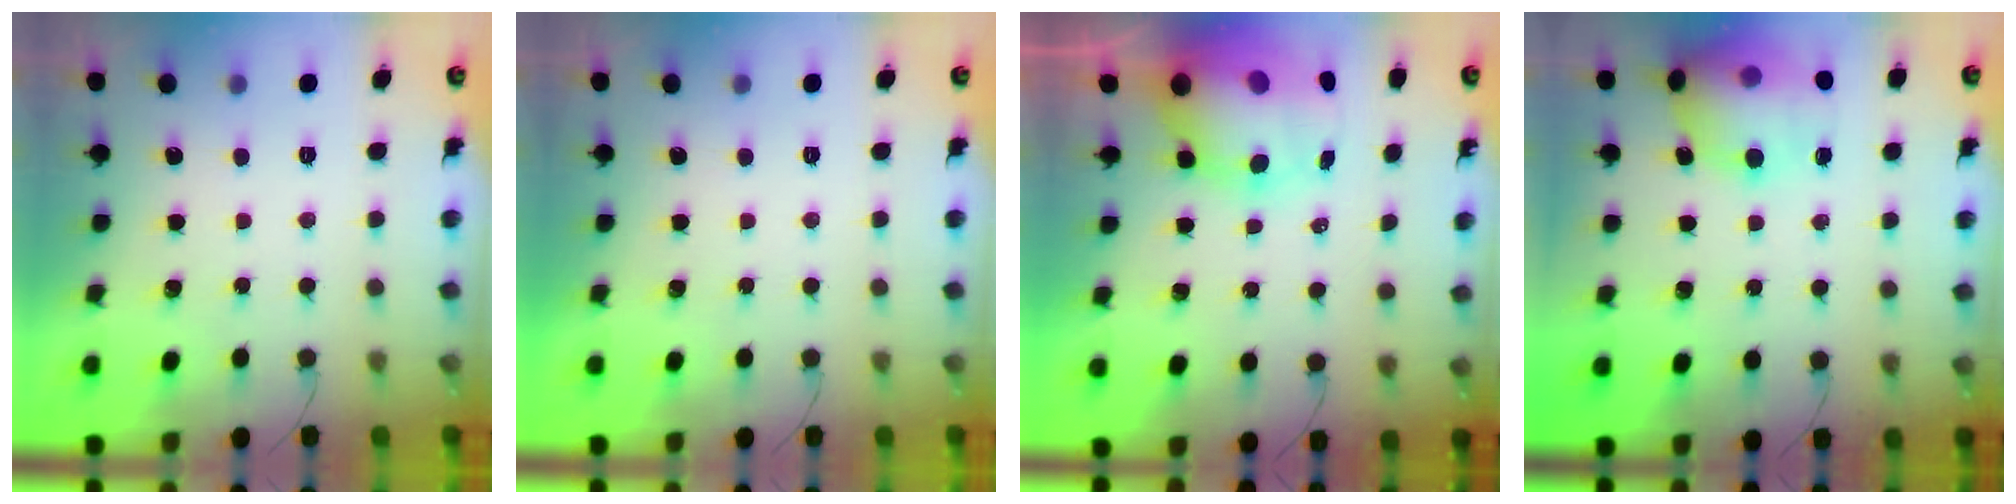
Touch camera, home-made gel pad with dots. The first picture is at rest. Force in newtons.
{"total": 0.0}
{"total": 12.5, "press": 12.1, "slide": 3.1}
{"total": 16.0, "press": 15.7, "slide": 3.1}